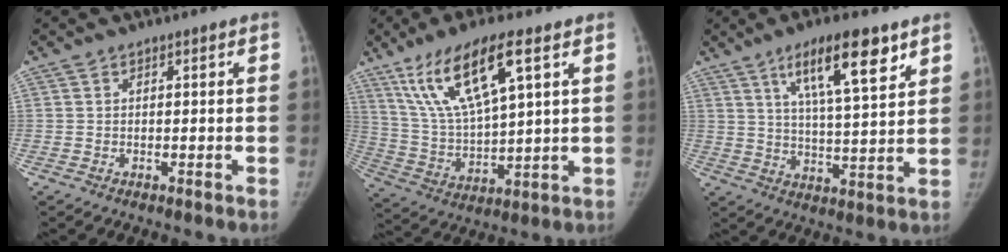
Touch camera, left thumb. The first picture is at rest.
{"total": 16.1, "force": [8.3, 4.3, 13.2], "torque": [-0.253, -0.020, 0.166]}
{"total": 13.2, "force": [7.4, 3.1, 10.5], "torque": [-0.160, -0.034, 0.124]}